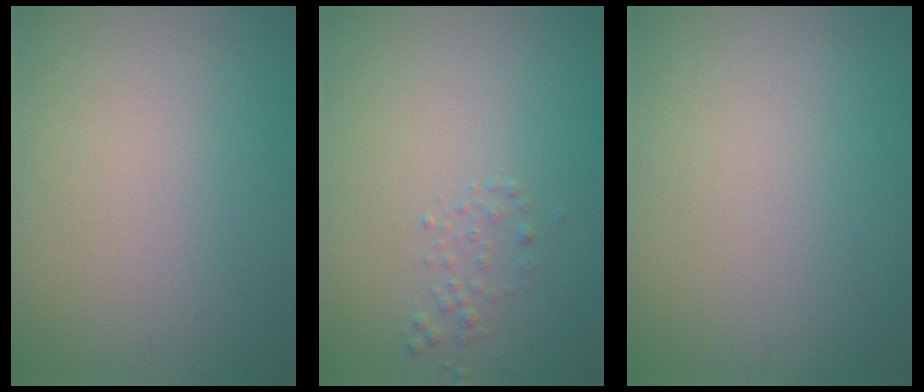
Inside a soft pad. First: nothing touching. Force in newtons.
{"total": 1.0, "press": 1.0, "slide": 0.1}
{"total": 0.0}